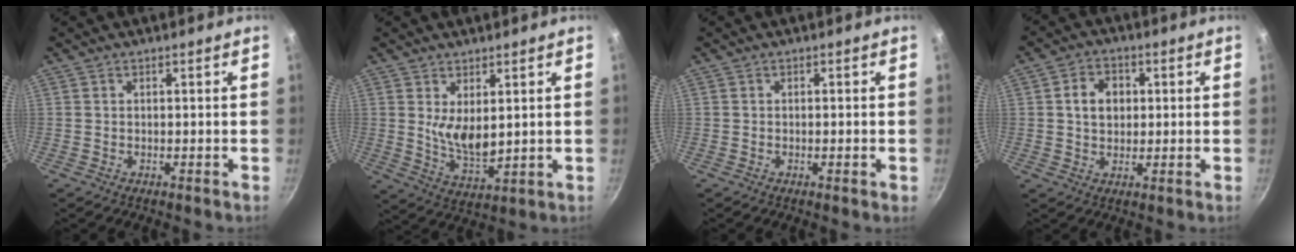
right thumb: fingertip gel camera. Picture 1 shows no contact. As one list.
[{"total": 7.1, "force": [1.9, 3.4, 5.9], "torque": [-0.089, -0.032, 0.048]}, {"total": 0.9, "force": [-0.4, 0.2, 0.8], "torque": [-0.015, 0.001, -0.008]}, {"total": 6.3, "force": [1.0, 4.9, 3.7], "torque": [-0.039, 0.007, 0.012]}]